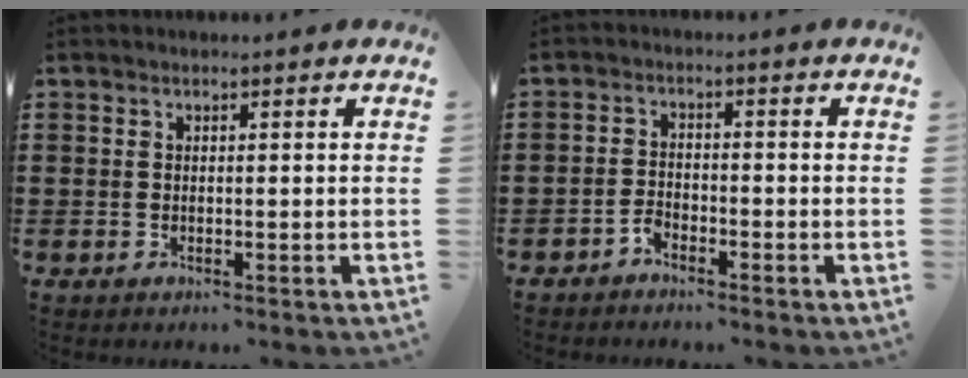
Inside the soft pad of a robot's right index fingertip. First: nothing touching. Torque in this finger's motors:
{"motor_torque": [-0.45, 0.67, 0.00, 0.00]}